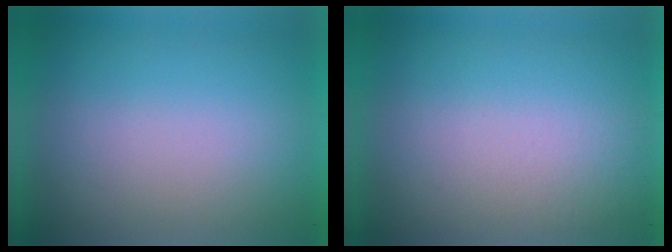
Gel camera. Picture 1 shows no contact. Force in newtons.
{"total": 1.4}